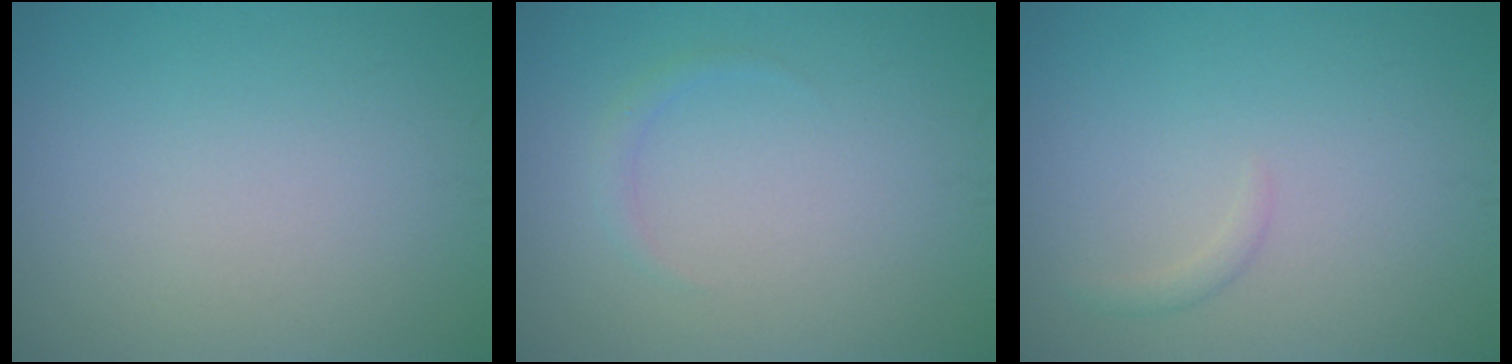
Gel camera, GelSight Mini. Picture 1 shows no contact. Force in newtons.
{"total": 0.8, "press": 0.8, "slide": 0.0}
{"total": 0.8, "press": 0.8, "slide": 0.0}